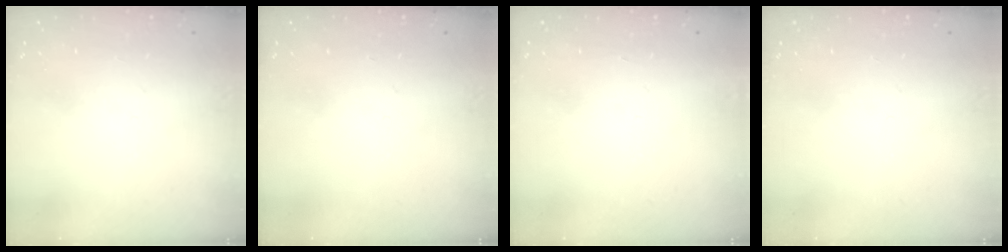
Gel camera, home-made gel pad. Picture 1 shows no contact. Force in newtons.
{"total": 0.0}
{"total": 1.7, "press": 1.7, "slide": 0.1}
{"total": 0.0}